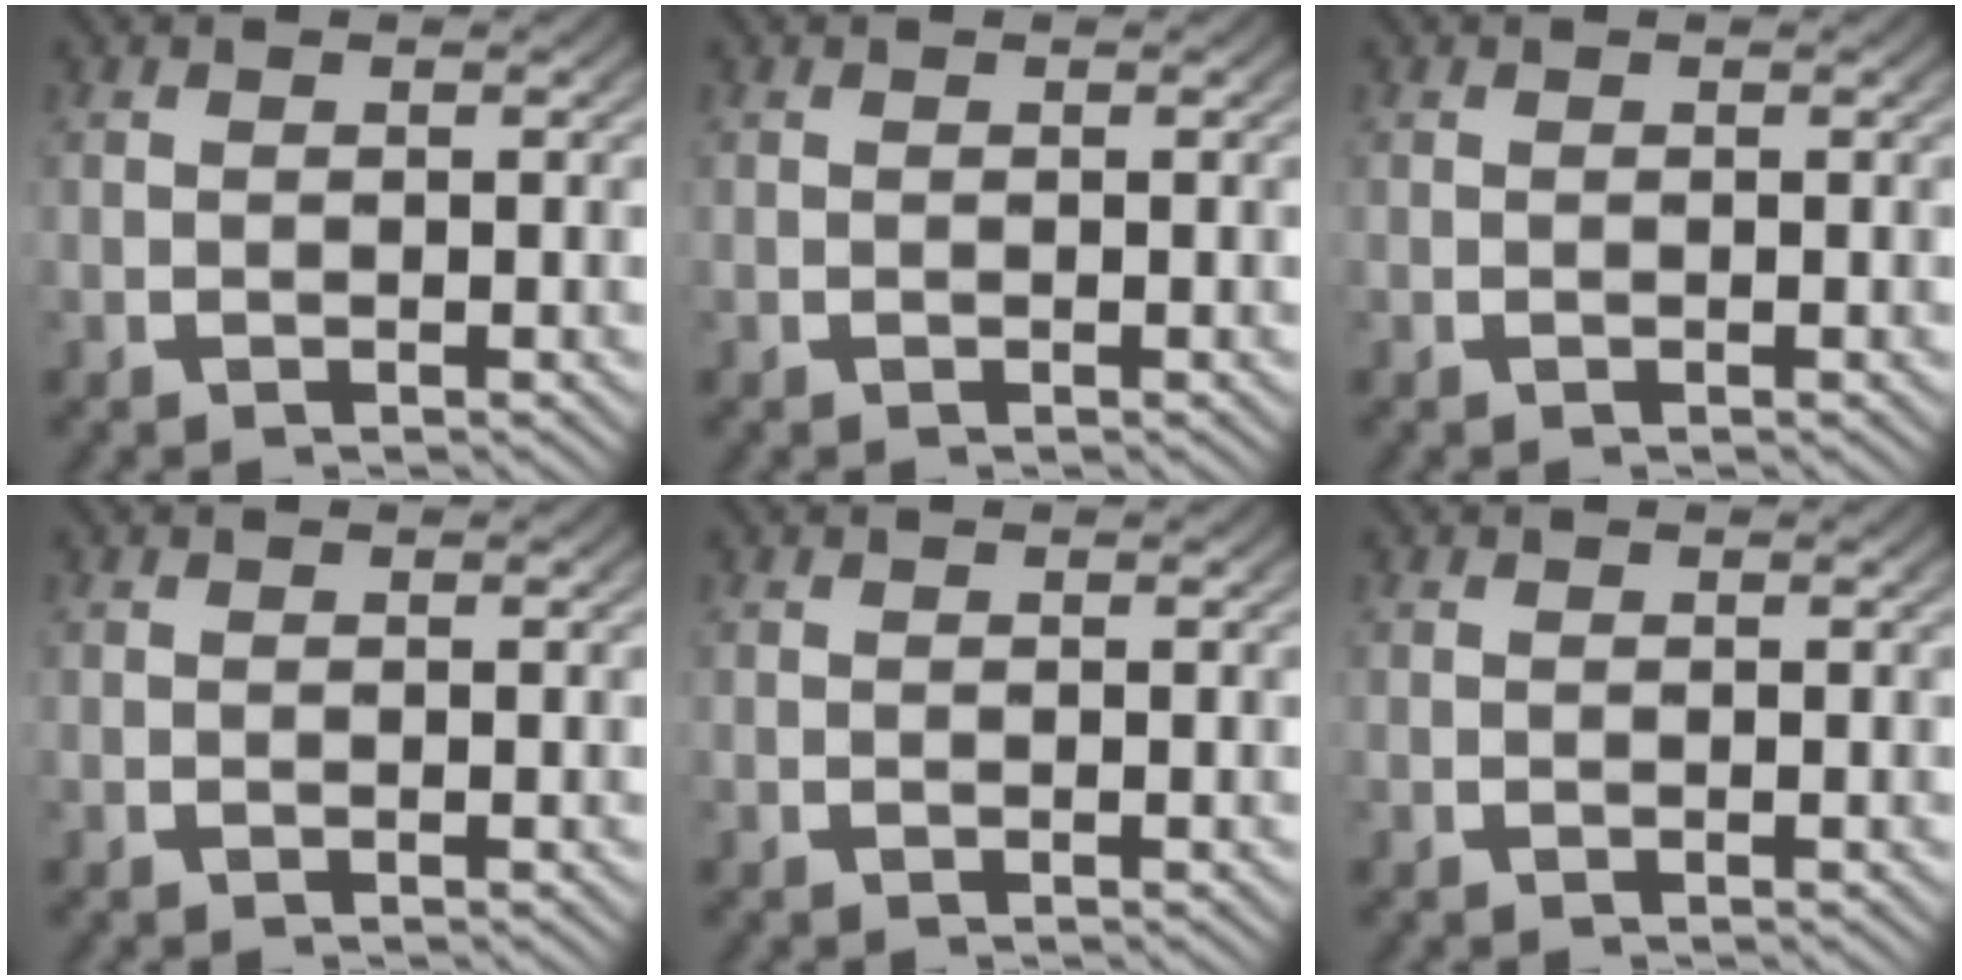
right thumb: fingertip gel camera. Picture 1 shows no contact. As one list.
[{"total": 0.0}, {"total": 0.0}, {"total": 0.0}, {"total": 0.0}, {"total": 0.0}]